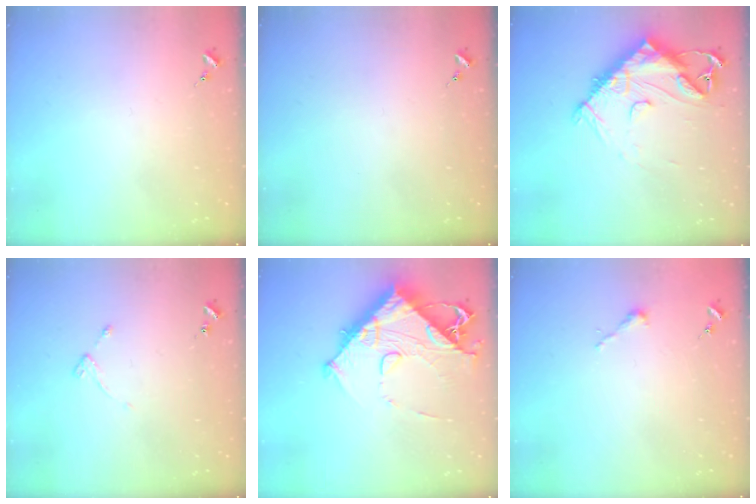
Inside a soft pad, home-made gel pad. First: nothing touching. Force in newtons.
{"total": 0.0}
{"total": 14.6, "press": 14.5, "slide": 1.1}
{"total": 4.3, "press": 4.2, "slide": 0.6}
{"total": 14.7, "press": 14.6, "slide": 1.5}
{"total": 2.5, "press": 2.5, "slide": 0.2}